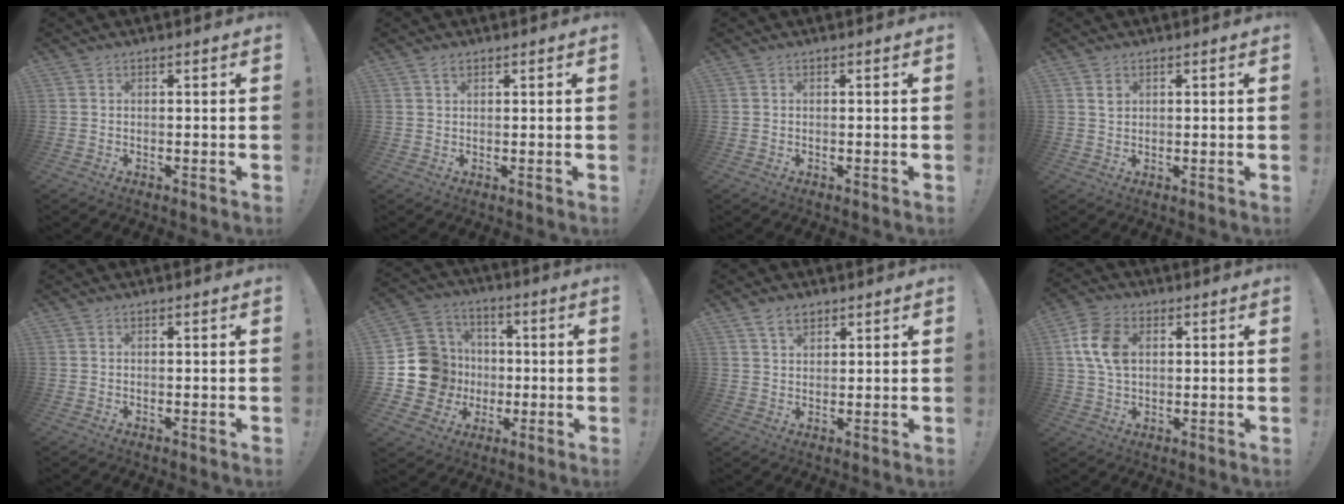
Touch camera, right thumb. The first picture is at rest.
{"total": 1.5, "force": [1.0, 0.8, 0.7], "torque": [-0.008, -0.002, 0.018]}
{"total": 0.0}
{"total": 1.9, "force": [1.0, 1.4, 0.9], "torque": [-0.004, -0.004, 0.016]}
{"total": 0.0}
{"total": 16.2, "force": [-1.5, 15.1, 5.6], "torque": [-0.083, 0.018, -0.003]}
{"total": 4.6, "force": [3.1, 2.7, 2.1], "torque": [-0.027, -0.014, 0.055]}
{"total": 11.9, "force": [2.3, 8.6, 7.8], "torque": [-0.136, 0.007, 0.046]}